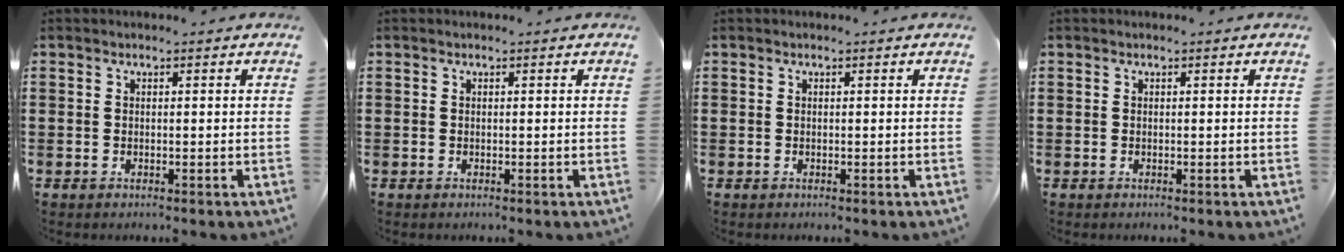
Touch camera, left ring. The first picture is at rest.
{"total": 0.0}
{"total": 0.0}
{"total": 0.0}